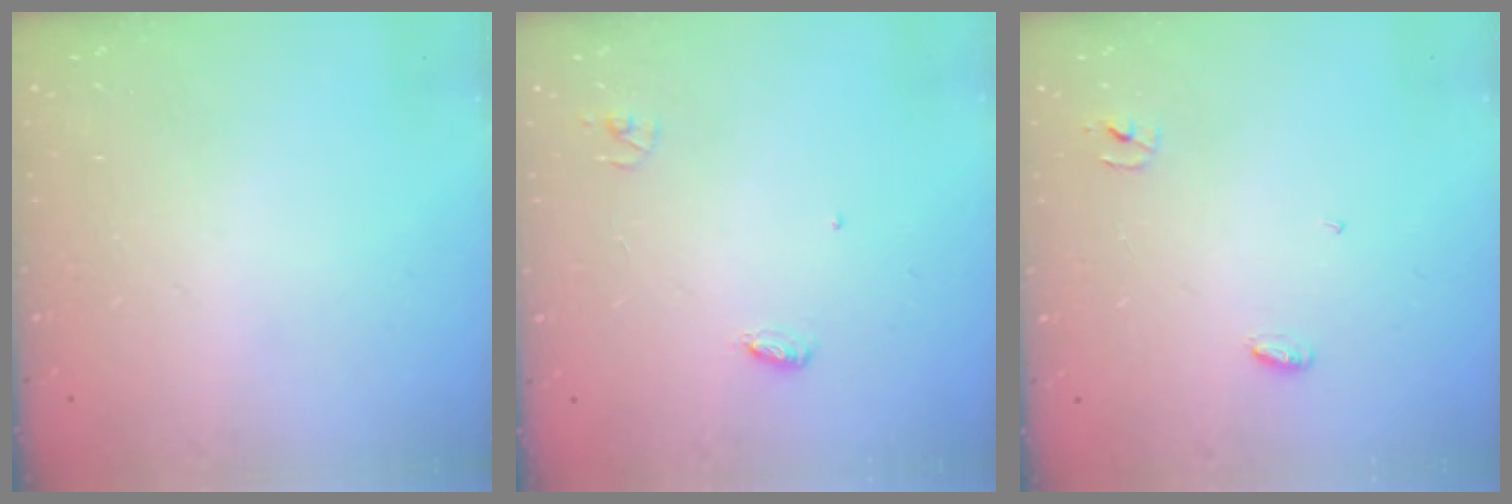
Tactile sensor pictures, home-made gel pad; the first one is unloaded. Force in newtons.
{"total": 3.8, "press": 3.7, "slide": 0.4}
{"total": 3.2, "press": 3.2, "slide": 0.3}